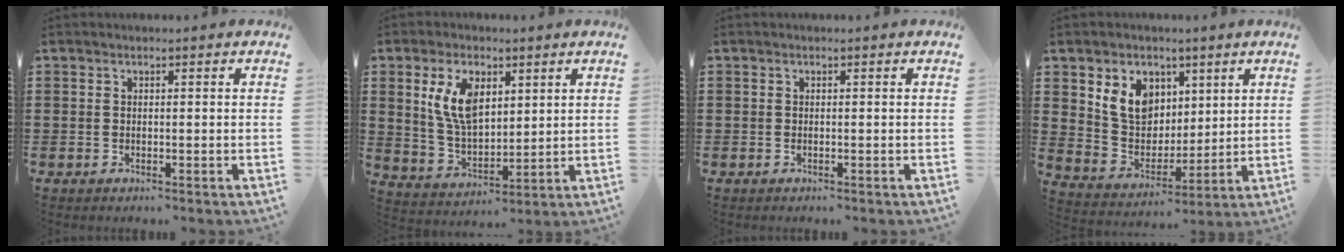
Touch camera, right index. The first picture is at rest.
{"total": 8.9, "force": [3.4, 4.8, 6.7], "torque": [-0.150, 0.011, 0.061]}
{"total": 0.0}
{"total": 8.4, "force": [3.7, 6.9, 3.0], "torque": [-0.079, 0.003, 0.071]}